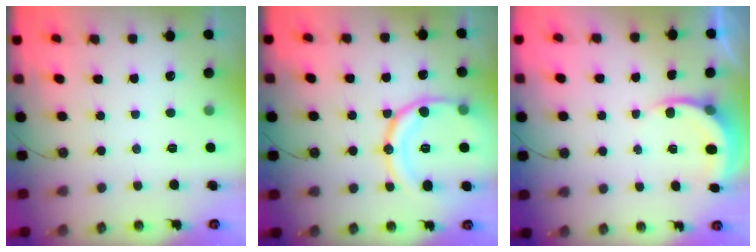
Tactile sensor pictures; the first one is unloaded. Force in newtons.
{"total": 17.2, "press": 17.1, "slide": 2.0}
{"total": 5.7, "press": 5.7, "slide": 0.3}